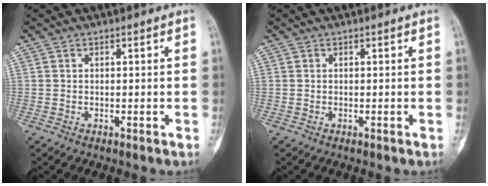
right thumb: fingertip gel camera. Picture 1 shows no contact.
{"total": 0.0}